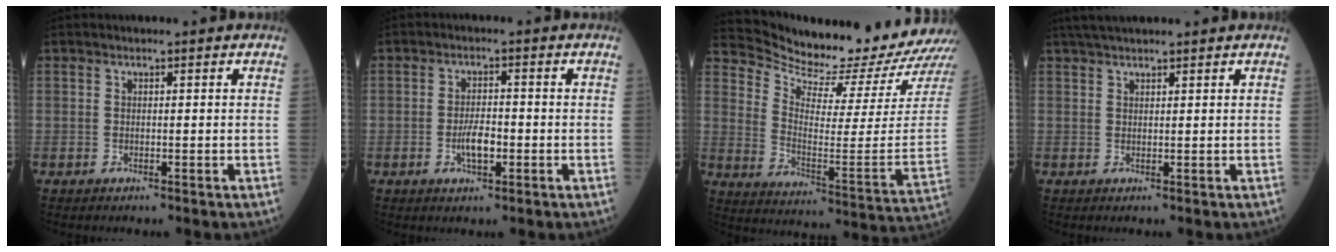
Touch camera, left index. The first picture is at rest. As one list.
[{"total": 3.7, "force": [-1.3, 1.4, 3.2], "torque": [-0.063, -0.001, -0.024]}, {"total": 19.3, "force": [18.7, -0.7, 4.7], "torque": [-0.105, -0.114, 0.264]}, {"total": 4.9, "force": [4.2, 0.6, 2.5], "torque": [-0.038, 0.034, 0.073]}]